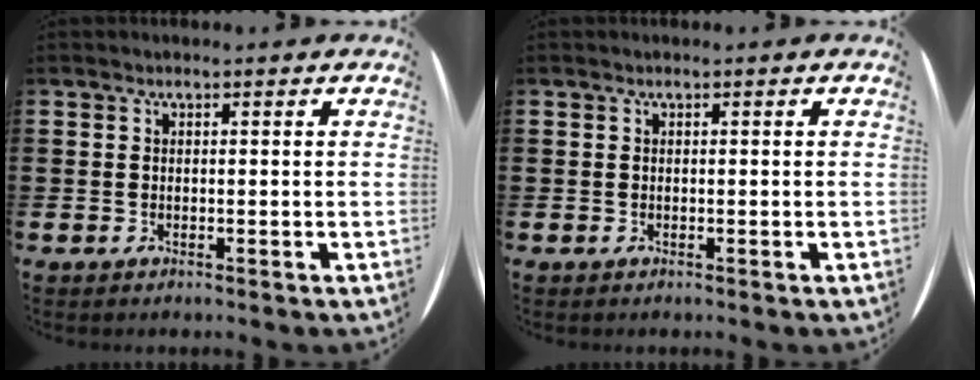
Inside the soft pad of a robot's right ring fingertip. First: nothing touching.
{"total": 0.0}